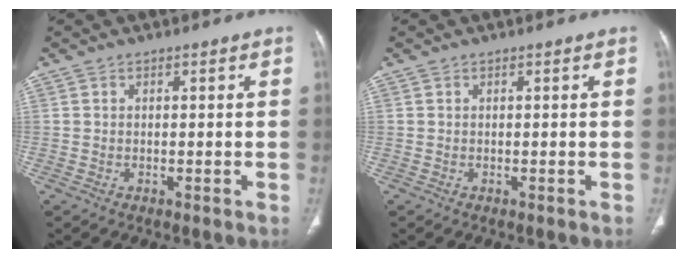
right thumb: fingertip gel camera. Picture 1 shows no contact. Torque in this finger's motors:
{"motor_torque": [0.00, 0.00, 0.00, 0.00, 0.00]}